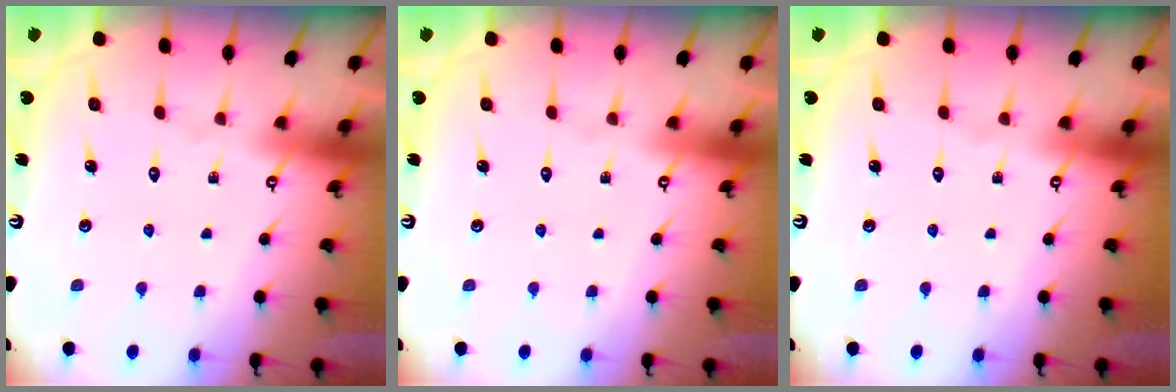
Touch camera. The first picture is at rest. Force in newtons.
{"total": 0.0}
{"total": 0.0}